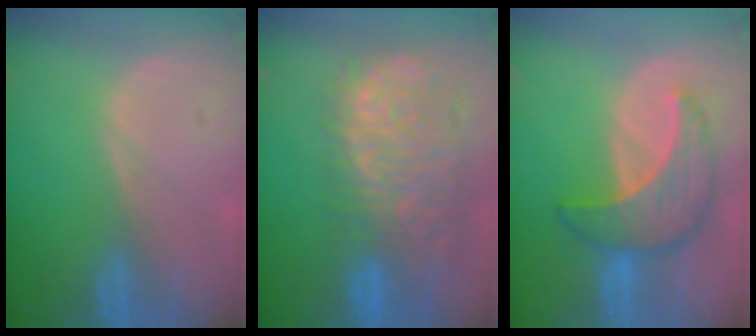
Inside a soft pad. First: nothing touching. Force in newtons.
{"total": 13.3, "press": 11.0, "slide": 7.4}
{"total": 7.9, "press": 7.9, "slide": 0.4}